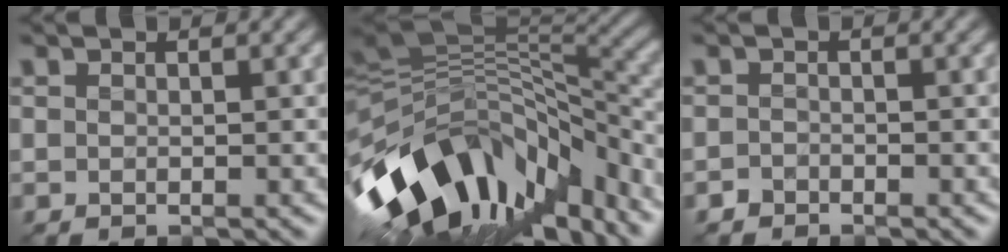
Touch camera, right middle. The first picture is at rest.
{"total": 14.4, "force": [-5.9, 7.6, 10.8], "torque": [-0.199, 0.011, -0.102]}
{"total": 0.8, "force": [-0.8, 0.3, -0.1], "torque": [0.005, 0.002, -0.014]}